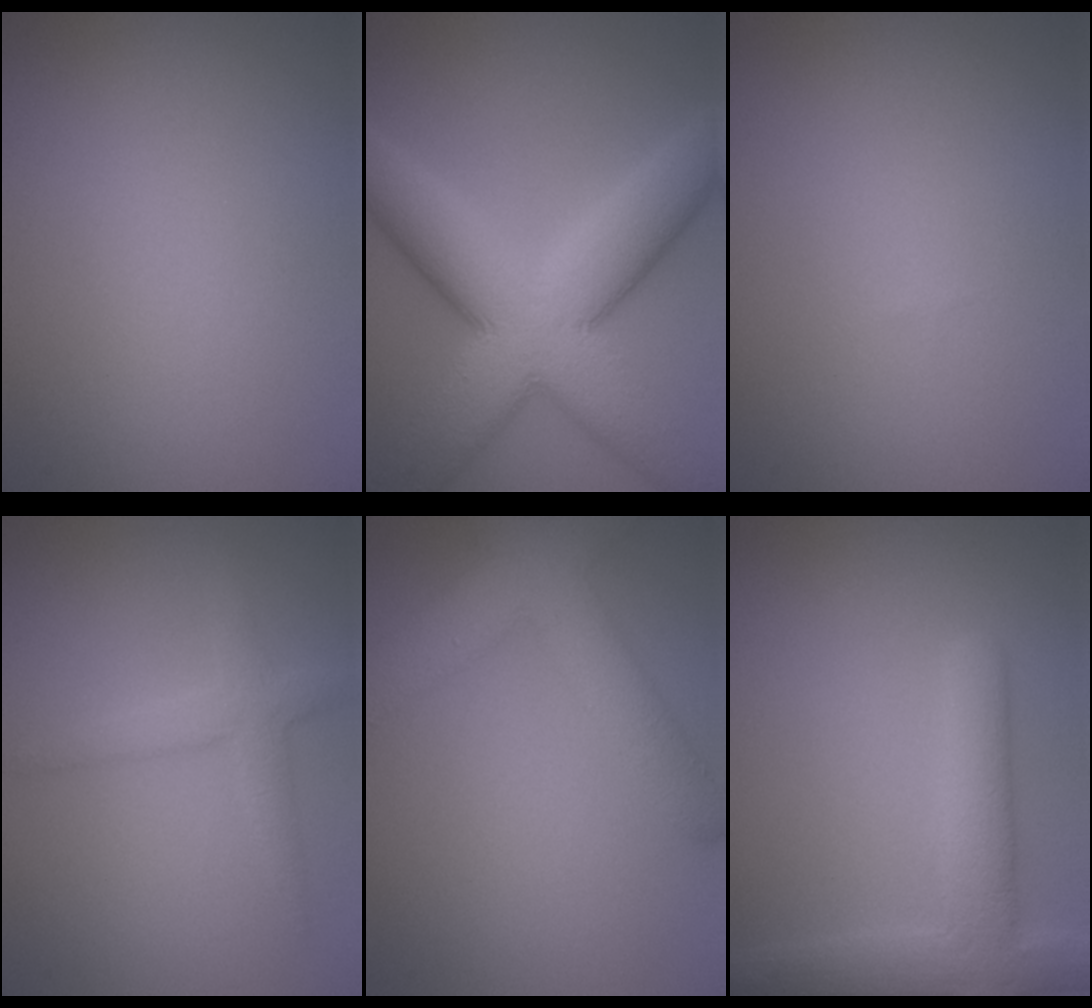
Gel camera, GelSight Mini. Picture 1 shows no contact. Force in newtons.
{"total": 12.0, "press": 11.9, "slide": 0.8}
{"total": 0.0}
{"total": 2.5, "press": 2.5, "slide": 0.2}
{"total": 6.4, "press": 6.4, "slide": 0.3}
{"total": 5.3, "press": 5.3, "slide": 0.4}